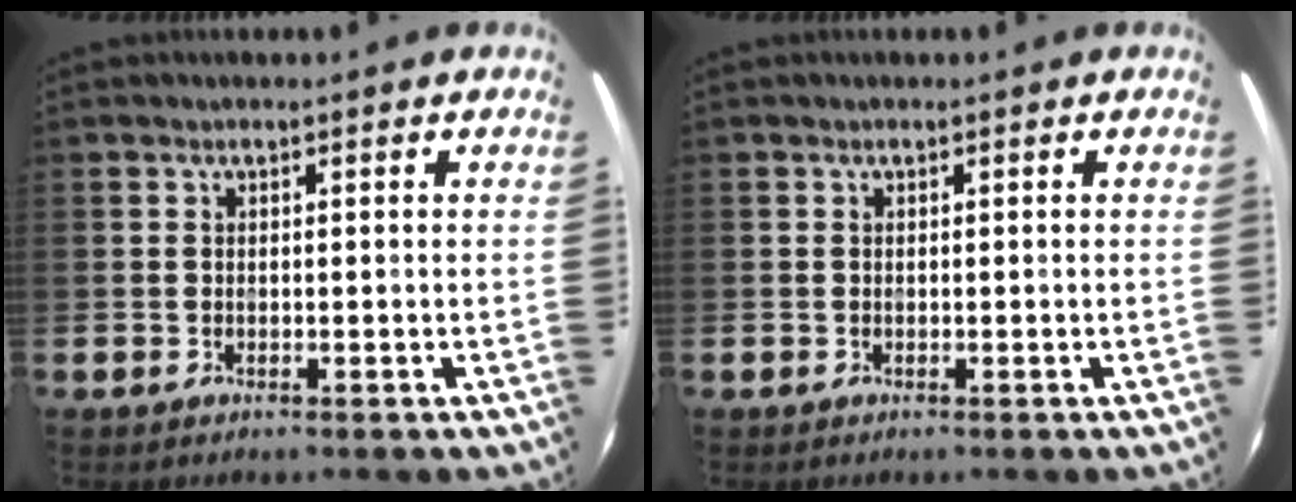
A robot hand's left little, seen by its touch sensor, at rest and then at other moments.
{"total": 0.0}